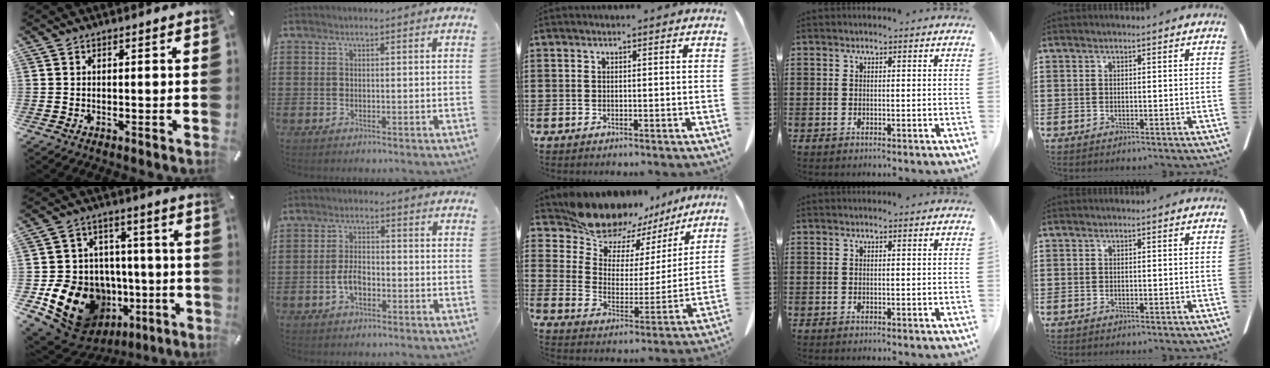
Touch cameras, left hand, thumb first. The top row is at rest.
{"thumb": {"total": 18.7, "force": [-6.5, 15.3, 8.6], "torque": [-0.150, 0.029, -0.081]}, "index": {"total": 3.8, "force": [-1.3, 1.9, 3.0], "torque": [-0.076, -0.002, -0.031]}, "middle": {"total": 11.6, "force": [10.9, 3.5, 1.9], "torque": [-0.082, -0.087, 0.200]}}